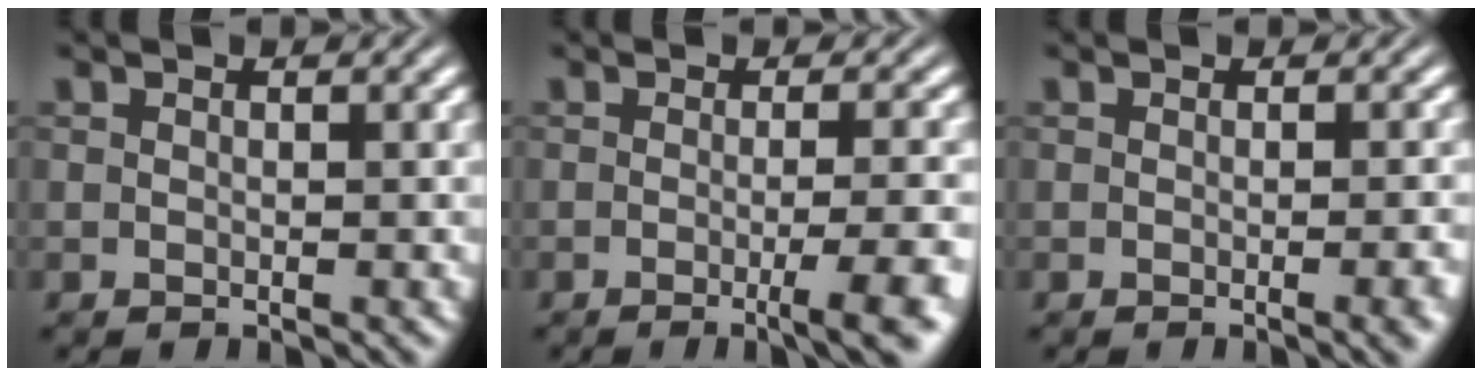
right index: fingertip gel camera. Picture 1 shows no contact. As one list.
[{"total": 4.2, "force": [-2.1, -0.1, 3.7], "torque": [-0.039, -0.004, -0.033]}, {"total": 1.3, "force": [-0.7, -0.3, 1.1], "torque": [-0.017, 0.001, -0.012]}]